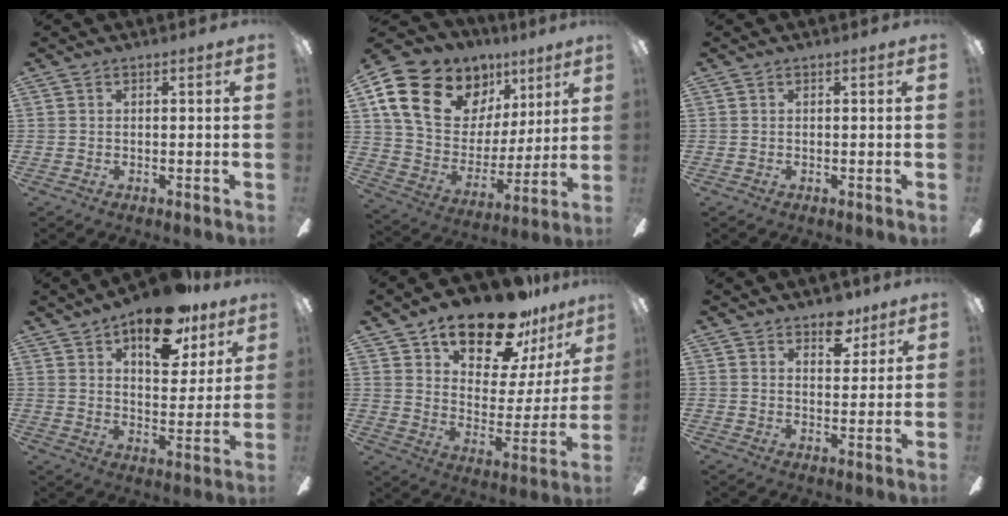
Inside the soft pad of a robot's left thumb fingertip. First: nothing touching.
{"total": 20.1, "force": [11.2, 13.6, 9.7], "torque": [-0.175, -0.049, 0.220]}
{"total": 0.0}
{"total": 17.4, "force": [11.3, 8.3, 10.4], "torque": [-0.139, -0.054, 0.187]}
{"total": 21.4, "force": [16.6, 8.3, 10.7], "torque": [-0.172, -0.109, 0.284]}
{"total": 7.1, "force": [5.2, 4.0, 2.9], "torque": [-0.016, -0.025, 0.086]}